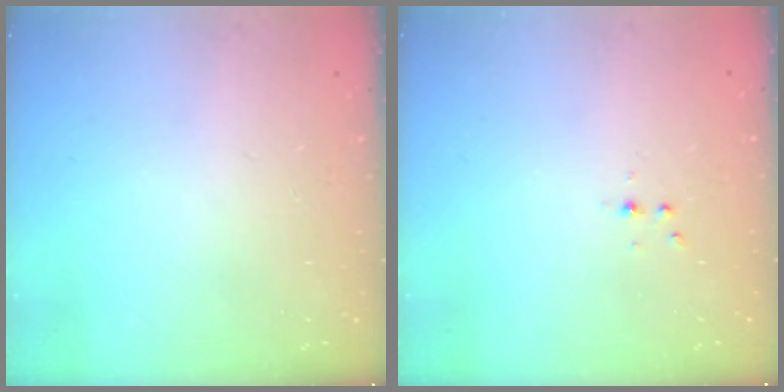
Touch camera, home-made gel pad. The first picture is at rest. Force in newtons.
{"total": 2.7, "press": 2.3, "slide": 1.4}